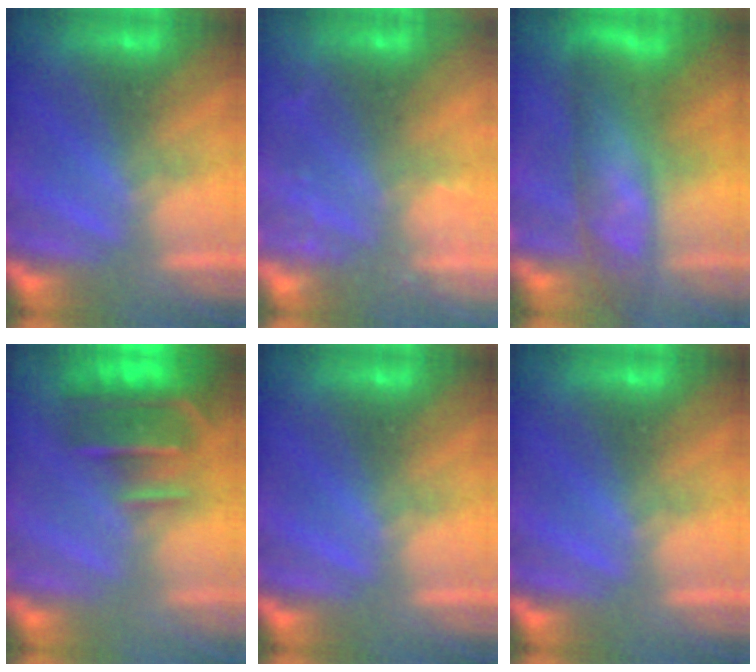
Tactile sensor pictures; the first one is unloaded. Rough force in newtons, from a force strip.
{"total": 9.8}
{"total": 7.7}
{"total": 6.5}
{"total": 0.0}
{"total": 0.0}